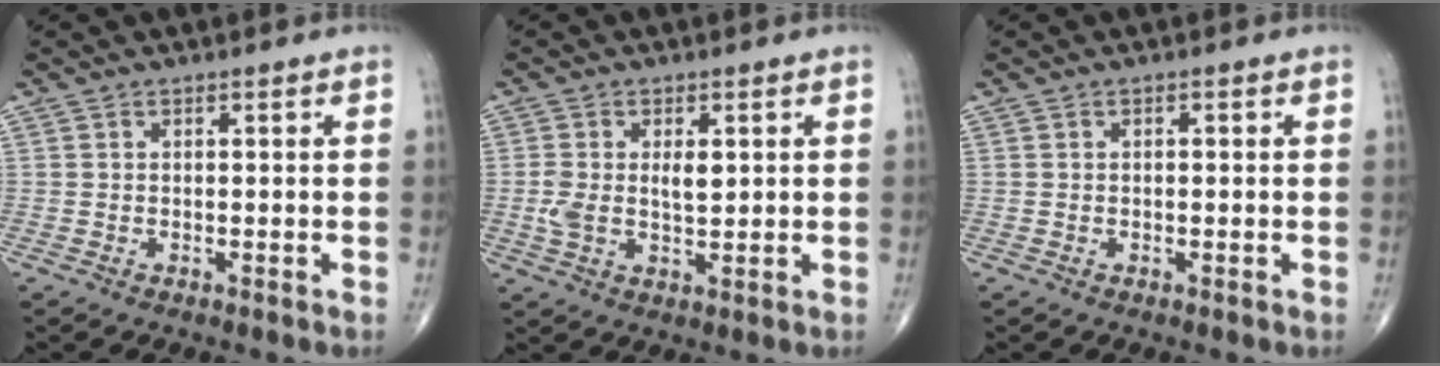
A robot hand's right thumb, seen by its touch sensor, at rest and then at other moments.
{"total": 6.1, "force": [0.7, 3.2, 5.2], "torque": [-0.100, 0.001, 0.015]}
{"total": 0.6, "force": [0.0, 0.3, 0.5], "torque": [-0.009, 0.001, 0.001]}